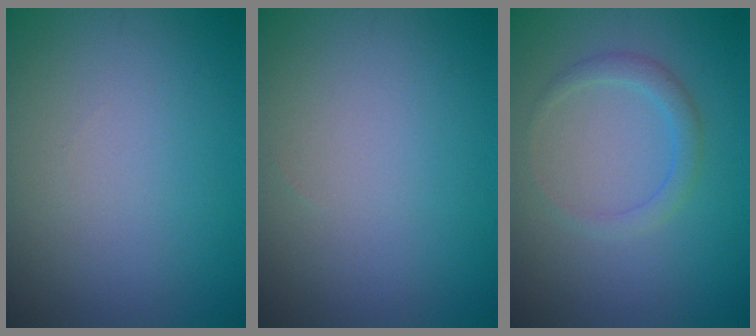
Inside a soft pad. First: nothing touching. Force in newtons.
{"total": 0.0}
{"total": 1.8, "press": 1.8, "slide": 0.1}